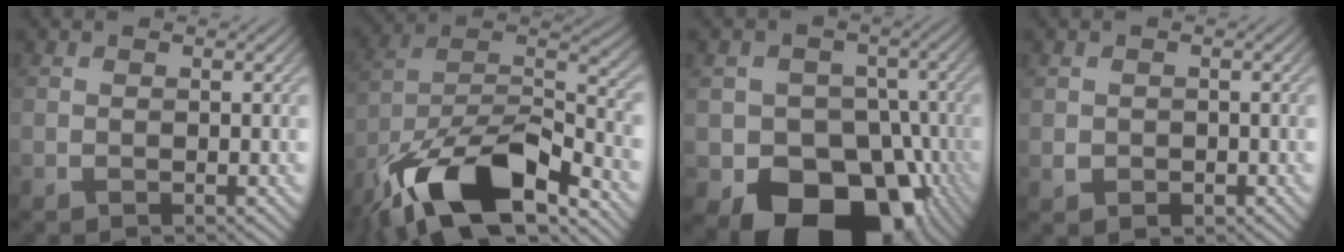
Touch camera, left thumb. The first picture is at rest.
{"total": 17.6, "force": [-11.5, 6.9, 11.5], "torque": [-0.229, -0.022, -0.210]}
{"total": 16.2, "force": [-8.1, 11.6, 7.8], "torque": [-0.109, -0.036, -0.134]}
{"total": 1.4, "force": [-0.3, 1.3, 0.4], "torque": [-0.009, -0.008, -0.005]}